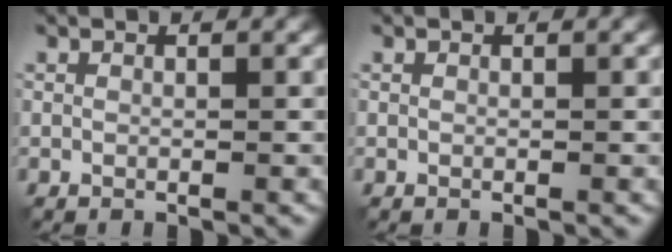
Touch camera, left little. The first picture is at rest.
{"total": 0.0}